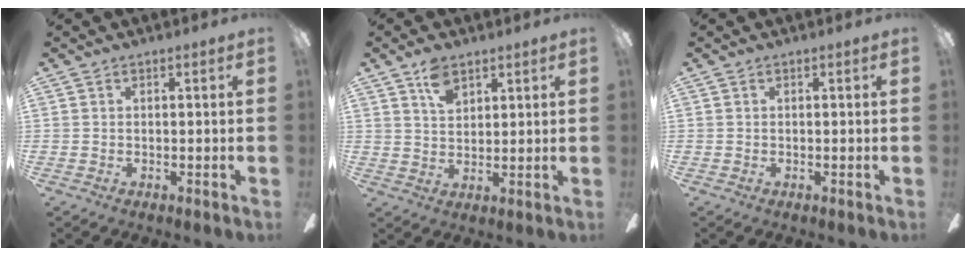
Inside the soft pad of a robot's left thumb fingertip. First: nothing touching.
{"total": 6.1, "force": [3.9, 3.4, 3.2], "torque": [-0.051, -0.009, 0.069]}
{"total": 0.0}